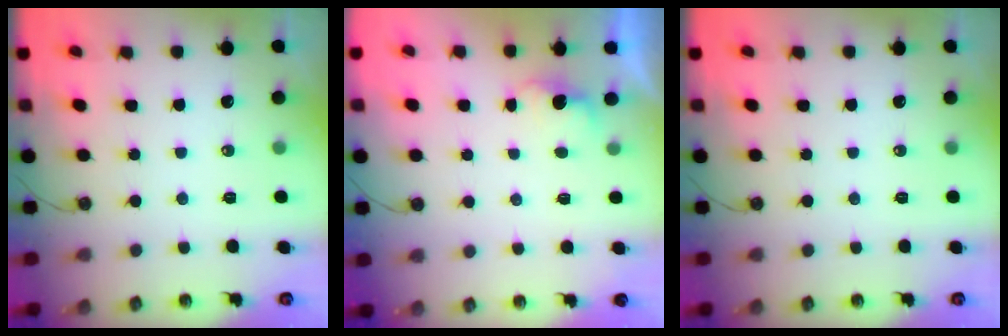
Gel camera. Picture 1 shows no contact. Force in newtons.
{"total": 1.8, "press": 1.6, "slide": 0.8}
{"total": 0.0}